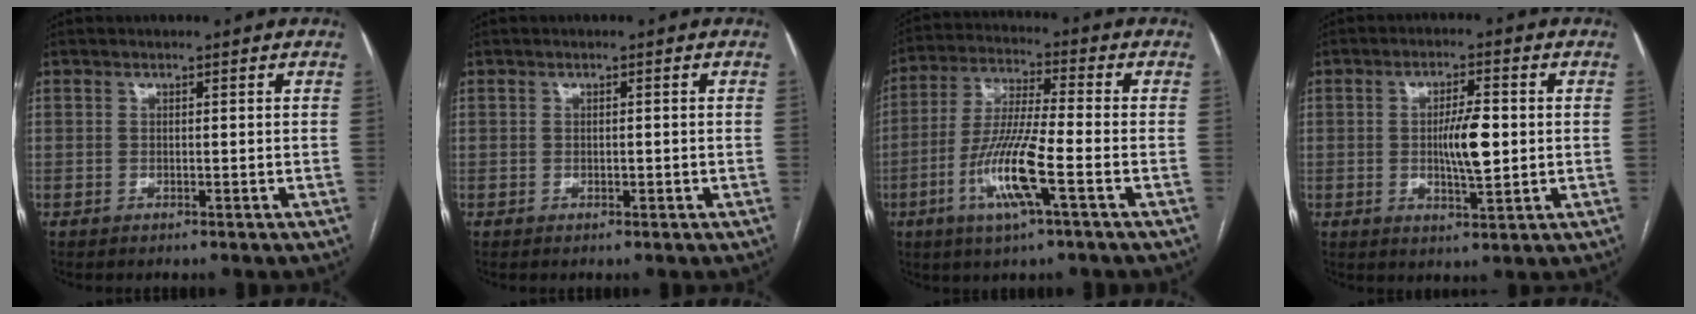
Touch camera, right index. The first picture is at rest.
{"total": 0.6, "force": [-0.1, 0.3, 0.4], "torque": [-0.007, 0.000, 0.000]}
{"total": 11.5, "force": [-4.2, 0.5, 10.7], "torque": [-0.218, -0.009, -0.083]}
{"total": 6.5, "force": [0.0, 1.4, 6.3], "torque": [-0.111, 0.001, 0.002]}